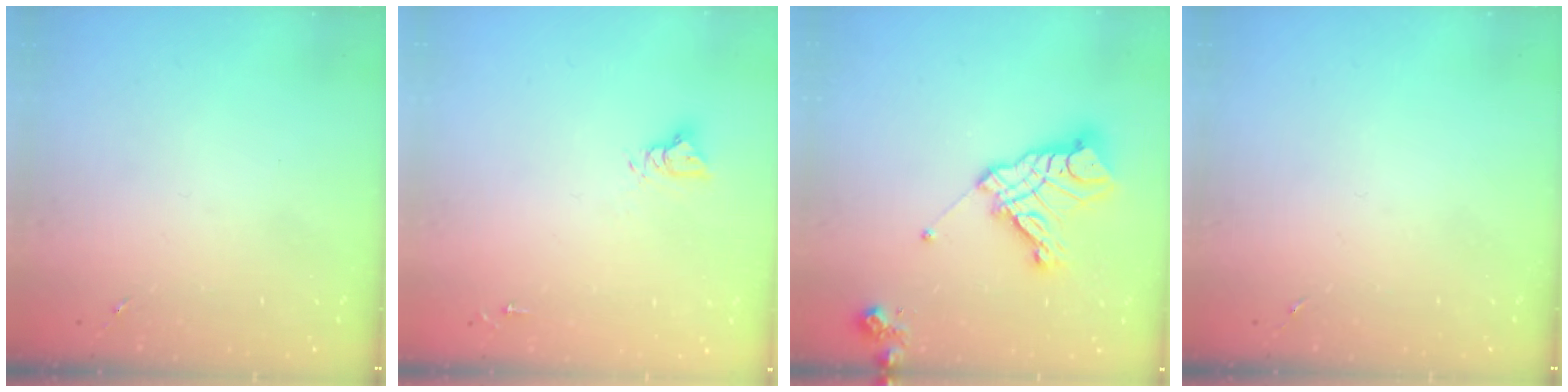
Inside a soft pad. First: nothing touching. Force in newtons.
{"total": 5.5, "press": 5.5, "slide": 0.5}
{"total": 16.6, "press": 16.5, "slide": 2.1}
{"total": 0.0}